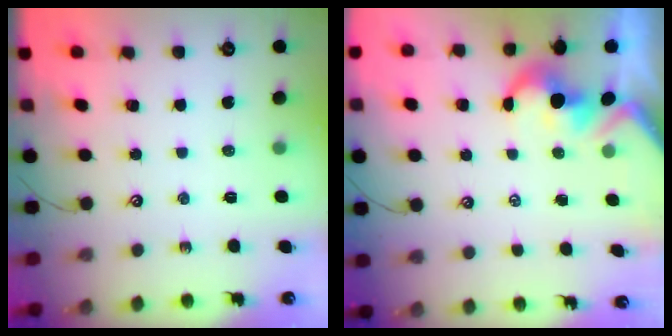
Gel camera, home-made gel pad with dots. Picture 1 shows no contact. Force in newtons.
{"total": 1.7, "press": 1.4, "slide": 0.9}